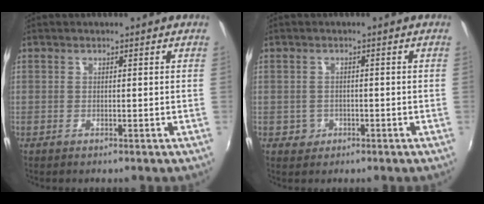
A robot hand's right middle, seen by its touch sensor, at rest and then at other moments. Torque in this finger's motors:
{"motor_torque": [0.17, -0.14, -0.02, -0.01]}